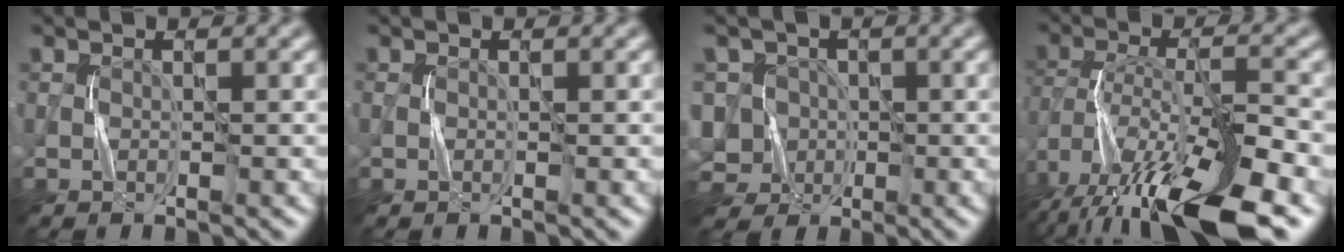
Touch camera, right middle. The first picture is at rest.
{"total": 0.0}
{"total": 7.1, "force": [-2.5, 6.4, 1.9], "torque": [-0.038, 0.006, -0.069]}
{"total": 14.7, "force": [-9.7, 4.7, 10.1], "torque": [-0.209, -0.010, -0.156]}